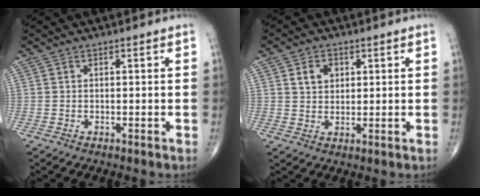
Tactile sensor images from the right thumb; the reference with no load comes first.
{"total": 4.6, "force": [1.6, 3.5, 2.4], "torque": [-0.021, -0.007, 0.027]}